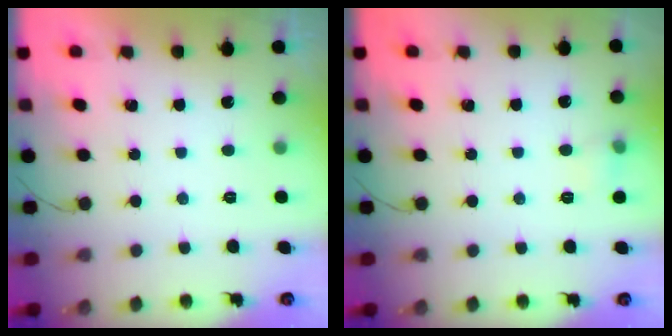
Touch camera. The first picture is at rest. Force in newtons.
{"total": 5.1, "press": 4.9, "slide": 1.5}